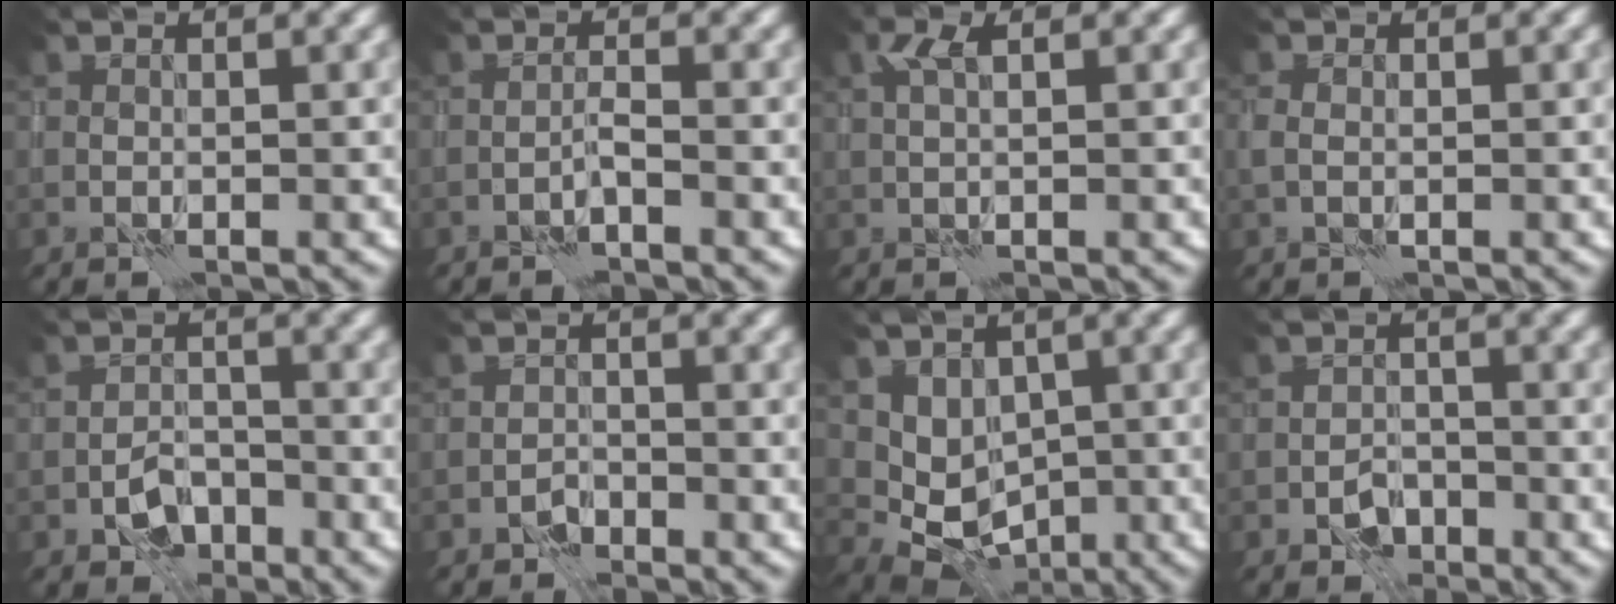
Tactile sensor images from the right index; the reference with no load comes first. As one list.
[{"total": 0.8, "force": [-0.6, -0.1, 0.5], "torque": [-0.004, 0.008, -0.016]}, {"total": 1.5, "force": [0.8, 0.3, 1.2], "torque": [-0.024, 0.007, 0.014]}, {"total": 1.1, "force": [-0.2, 0.9, 0.7], "torque": [-0.016, 0.001, -0.006]}, {"total": 2.4, "force": [-1.5, 1.6, 1.2], "torque": [-0.017, 0.005, -0.026]}, {"total": 0.9, "force": [-0.8, 0.4, -0.1], "torque": [0.008, 0.006, -0.019]}, {"total": 6.4, "force": [0.9, 5.3, 3.6], "torque": [-0.040, 0.002, 0.024]}, {"total": 1.8, "force": [-1.1, 1.2, 0.7], "torque": [-0.009, 0.005, -0.019]}]